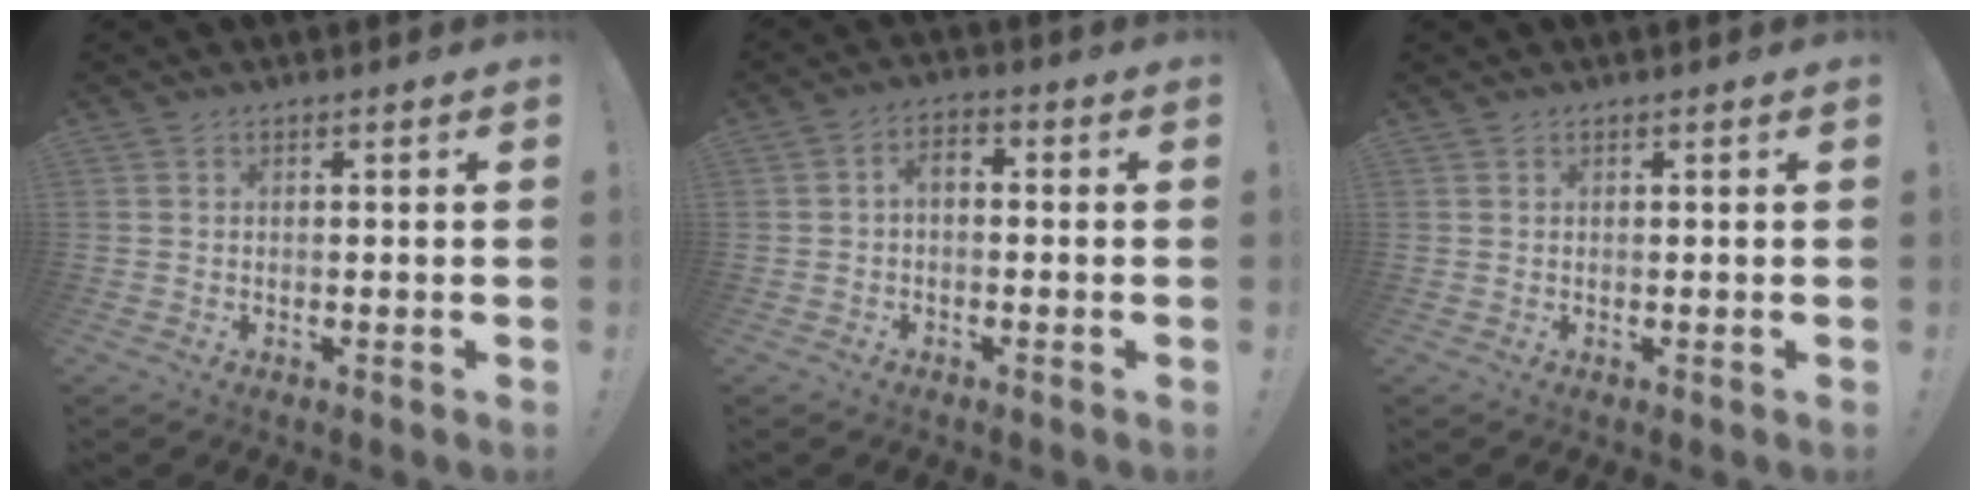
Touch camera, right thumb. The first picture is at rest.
{"total": 2.9, "force": [-0.8, 1.5, 2.3], "torque": [-0.047, 0.003, -0.018]}
{"total": 0.6, "force": [0.5, 0.2, 0.0], "torque": [0.006, -0.003, 0.010]}